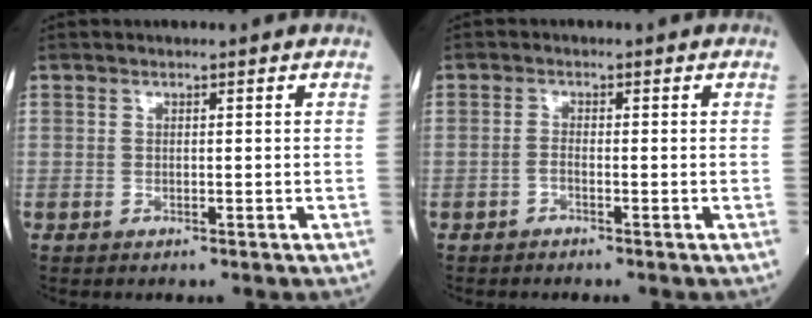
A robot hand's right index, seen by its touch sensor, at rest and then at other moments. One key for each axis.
{"total": 1.0, "fx": -0.7, "fy": 0.1, "fz": 0.7, "tx": -0.017, "ty": 0.000, "tz": -0.015}